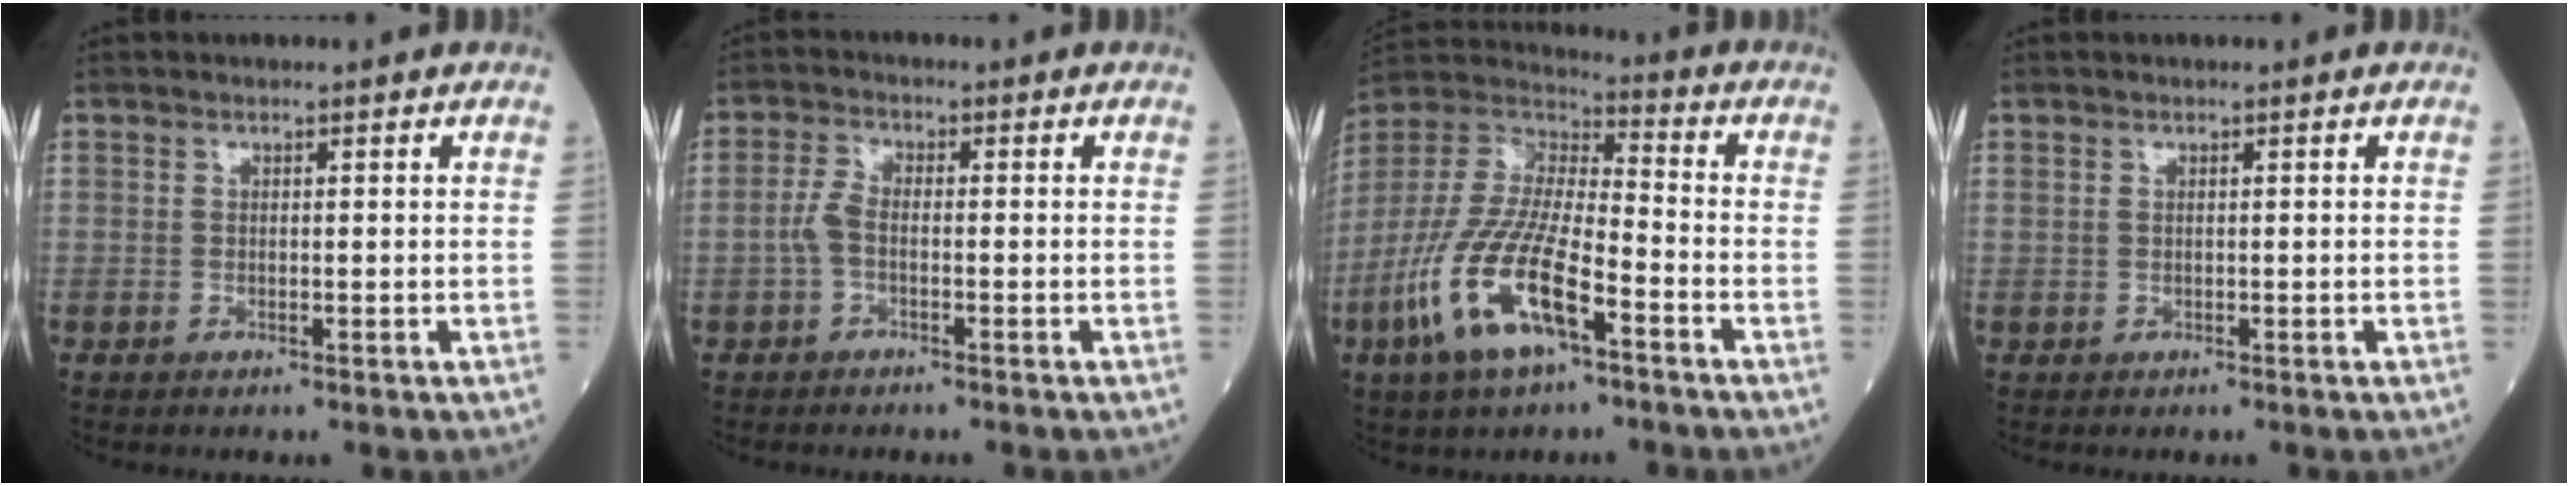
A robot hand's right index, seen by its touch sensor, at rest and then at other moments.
{"total": 2.9, "force": [-1.2, 1.1, 2.4], "torque": [-0.058, 0.001, -0.027]}
{"total": 16.5, "force": [-7.6, 4.7, 13.9], "torque": [-0.306, -0.012, -0.142]}
{"total": 0.0}